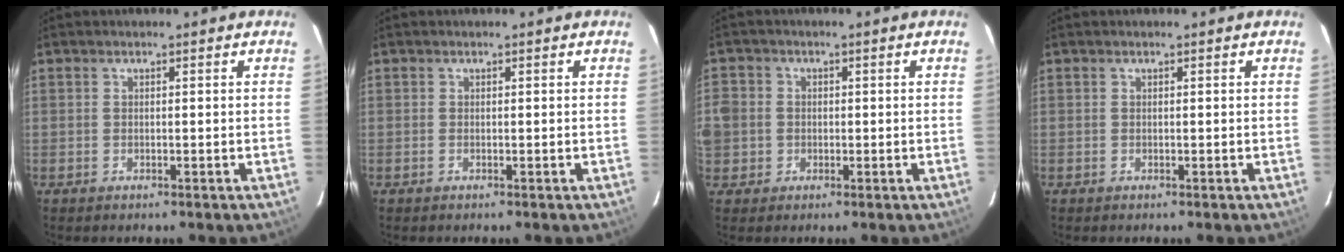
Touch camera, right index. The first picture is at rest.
{"total": 0.5, "force": [-0.1, 0.1, 0.5], "torque": [-0.011, 0.001, -0.002]}
{"total": 6.6, "force": [-0.8, 6.3, 1.8], "torque": [-0.057, 0.018, -0.010]}
{"total": 0.0}